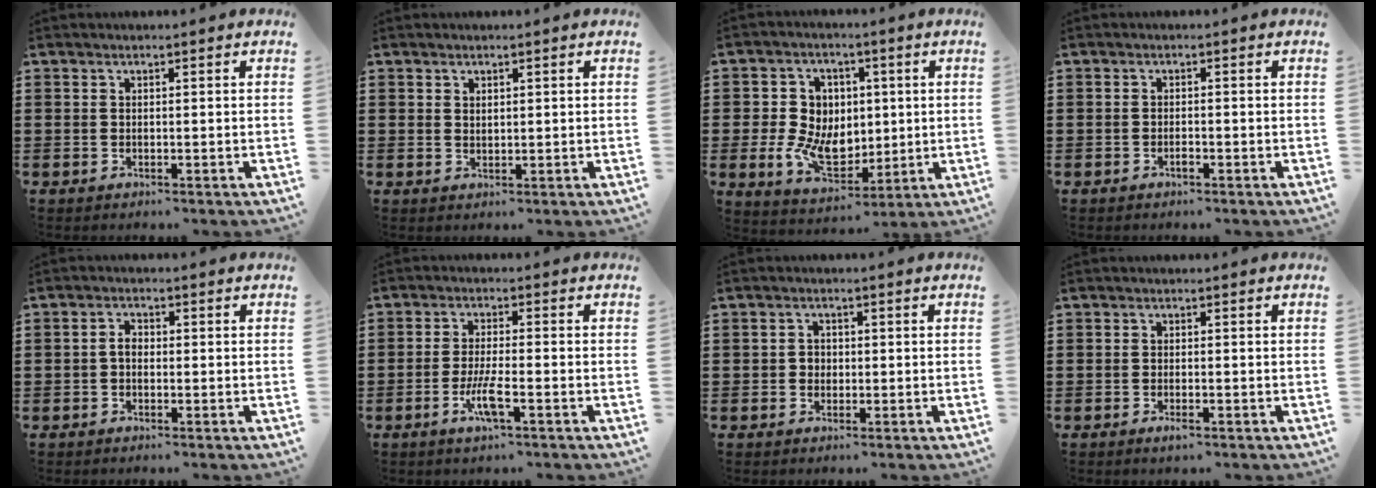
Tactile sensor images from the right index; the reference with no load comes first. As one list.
[{"total": 1.1, "force": [1.0, 0.4, 0.0], "torque": [0.000, 0.003, 0.019]}, {"total": 8.8, "force": [-0.3, 7.0, 5.4], "torque": [-0.127, 0.015, -0.007]}, {"total": 1.1, "force": [-0.7, 0.2, 0.9], "torque": [-0.019, -0.007, -0.010]}, {"total": 1.8, "force": [-0.3, 1.1, 1.3], "torque": [-0.033, 0.001, -0.008]}, {"total": 4.9, "force": [-2.2, 0.6, 4.4], "torque": [-0.094, -0.014, -0.042]}, {"total": 1.3, "force": [-0.1, 1.3, 0.3], "torque": [-0.009, 0.005, -0.004]}, {"total": 1.1, "force": [-0.6, 0.1, 1.0], "torque": [-0.019, -0.007, -0.009]}]